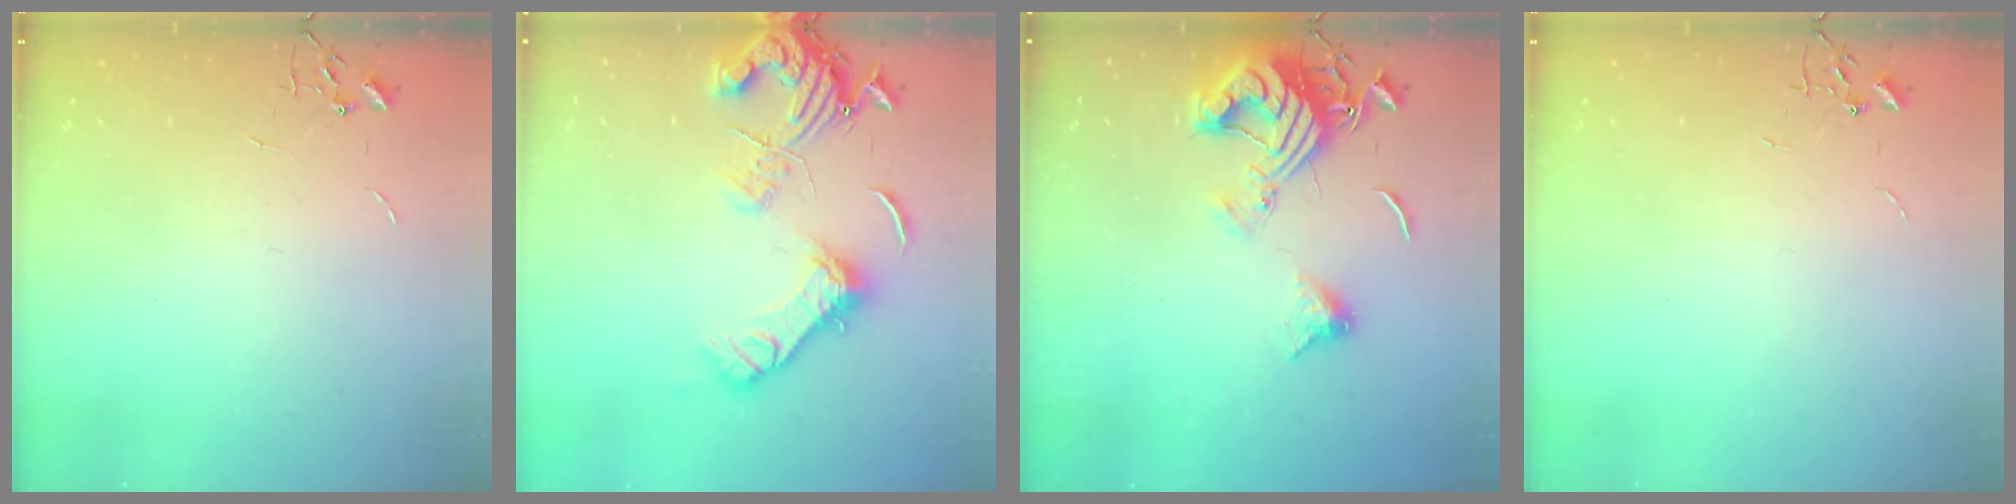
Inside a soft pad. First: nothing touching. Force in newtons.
{"total": 16.3, "press": 16.2, "slide": 2.0}
{"total": 14.5, "press": 14.4, "slide": 1.6}
{"total": 0.0}